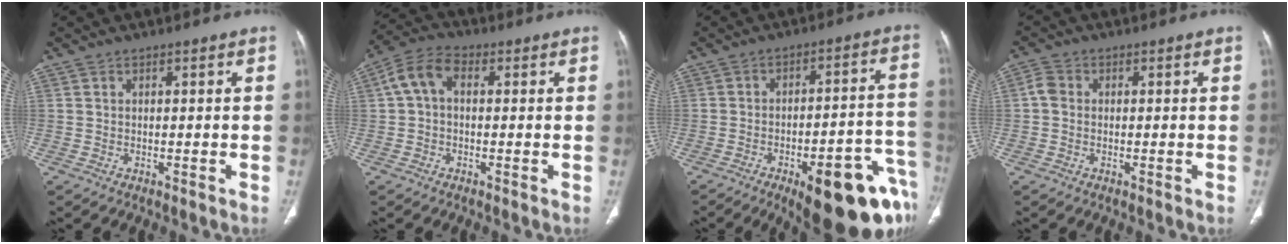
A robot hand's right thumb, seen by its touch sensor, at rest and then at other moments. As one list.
[{"total": 6.6, "force": [0.8, 4.4, 4.9], "torque": [-0.090, 0.023, 0.006]}, {"total": 21.2, "force": [-11.0, 6.8, 16.7], "torque": [-0.150, 0.064, -0.141]}, {"total": 2.4, "force": [0.0, 2.0, 1.4], "torque": [-0.023, 0.008, -0.006]}]